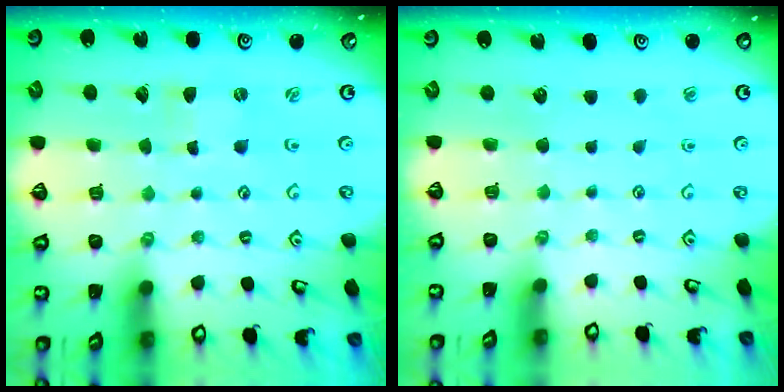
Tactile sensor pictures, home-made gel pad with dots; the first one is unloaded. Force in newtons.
{"total": 0.0}